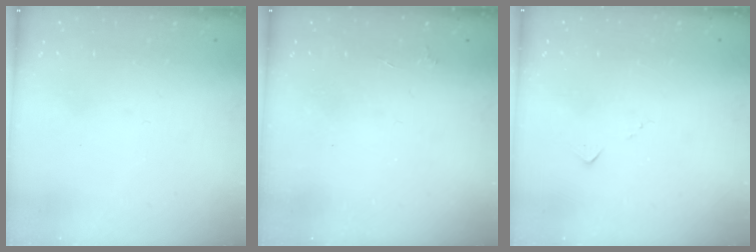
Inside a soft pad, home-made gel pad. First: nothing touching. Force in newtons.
{"total": 2.1, "press": 2.0, "slide": 0.4}
{"total": 6.0, "press": 6.0, "slide": 0.5}